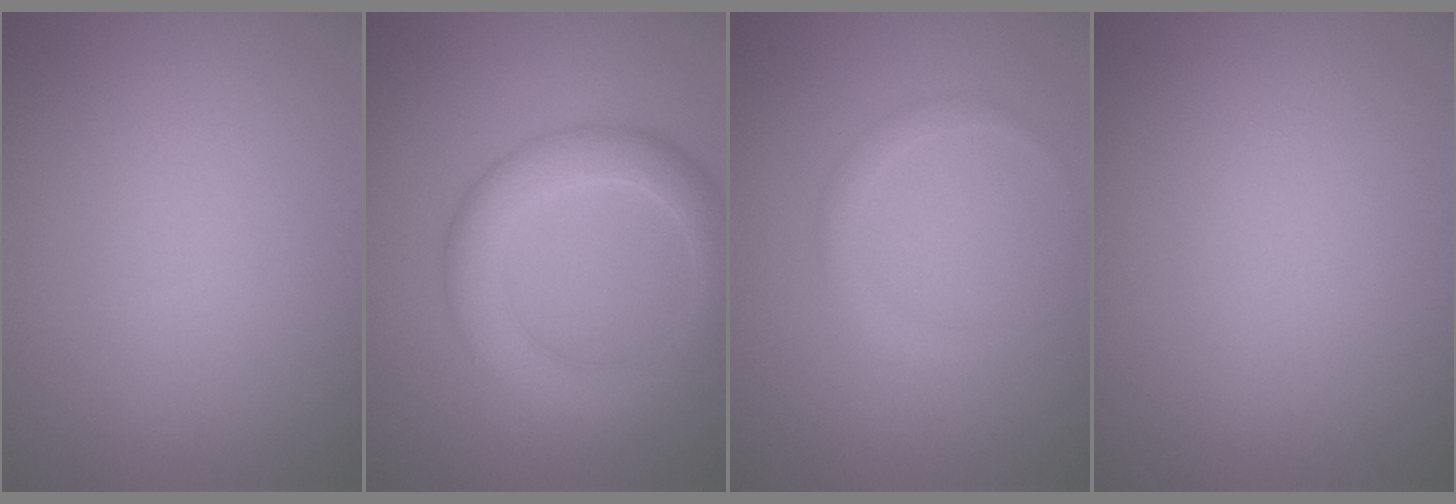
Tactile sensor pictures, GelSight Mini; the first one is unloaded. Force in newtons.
{"total": 4.9, "press": 4.9, "slide": 0.2}
{"total": 1.2, "press": 1.2, "slide": 0.0}
{"total": 0.0}